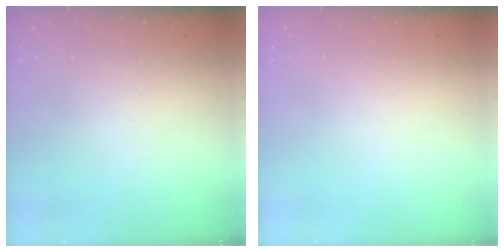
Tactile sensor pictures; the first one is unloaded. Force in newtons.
{"total": 0.0}